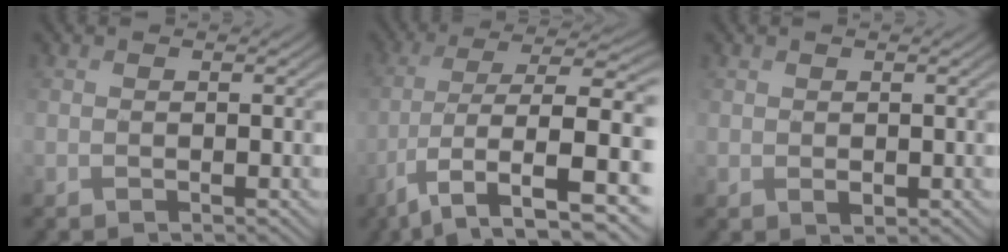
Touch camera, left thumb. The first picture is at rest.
{"total": 11.9, "force": [-2.0, 5.2, 10.6], "torque": [-0.216, -0.015, -0.028]}
{"total": 0.9, "force": [0.1, 0.8, 0.2], "torque": [-0.005, -0.006, 0.004]}